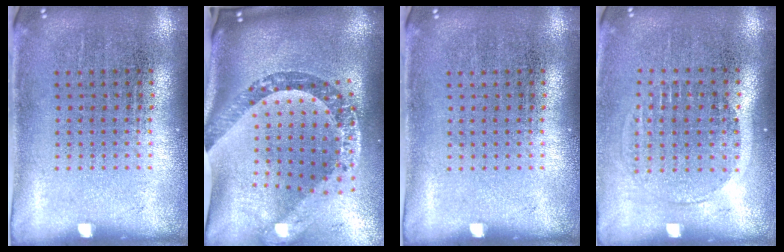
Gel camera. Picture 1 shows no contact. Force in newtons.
{"total": 3.6, "press": 2.5, "slide": 2.6}
{"total": 0.0}
{"total": 1.4, "press": 1.2, "slide": 0.7}